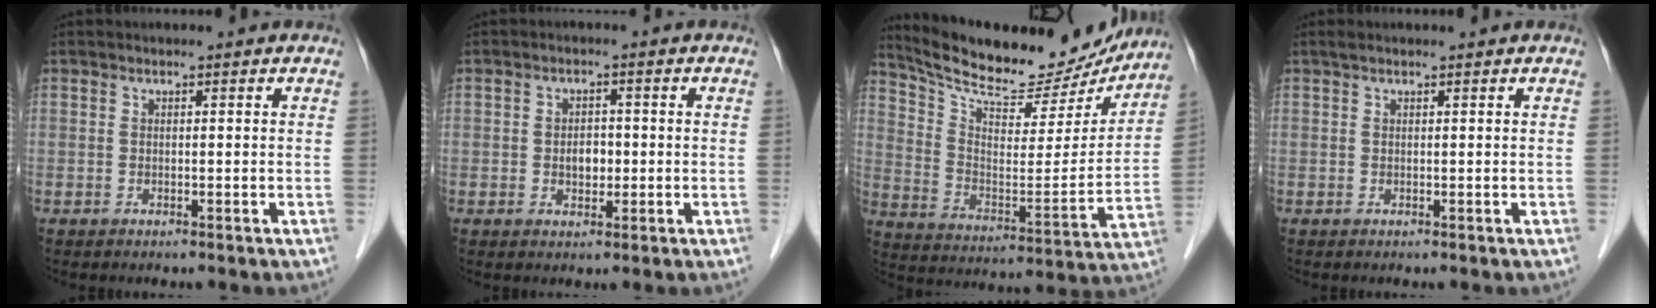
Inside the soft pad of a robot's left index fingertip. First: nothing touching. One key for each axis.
{"total": 2.9, "fx": -0.6, "fy": 2.0, "fz": 2.0, "tx": -0.031, "ty": 0.002, "tz": -0.007}
{"total": 21.1, "fx": 19.2, "fy": 5.4, "fz": 6.8, "tx": -0.116, "ty": -0.020, "tz": 0.285}
{"total": 0.6, "fx": 0.5, "fy": 0.2, "fz": 0.4, "tx": -0.014, "ty": 0.012, "tz": 0.011}